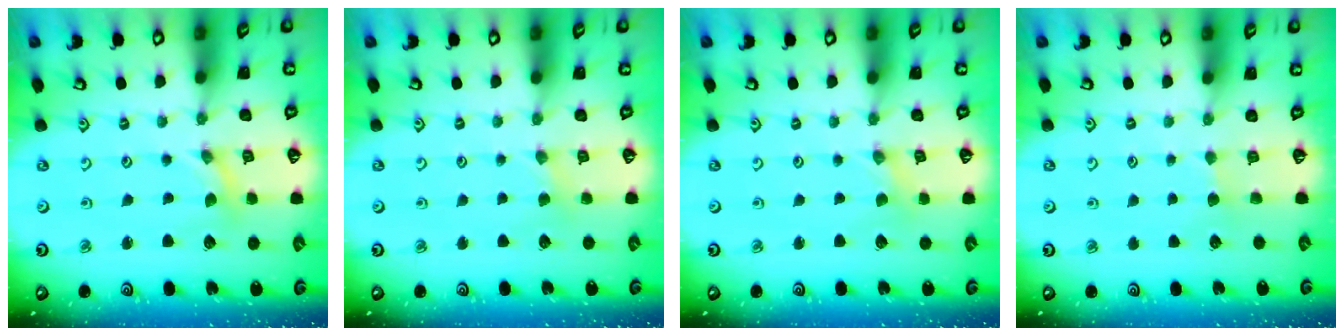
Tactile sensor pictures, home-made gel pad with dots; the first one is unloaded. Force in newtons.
{"total": 2.2, "press": 2.2, "slide": 0.4}
{"total": 0.0}
{"total": 2.3, "press": 2.2, "slide": 0.4}